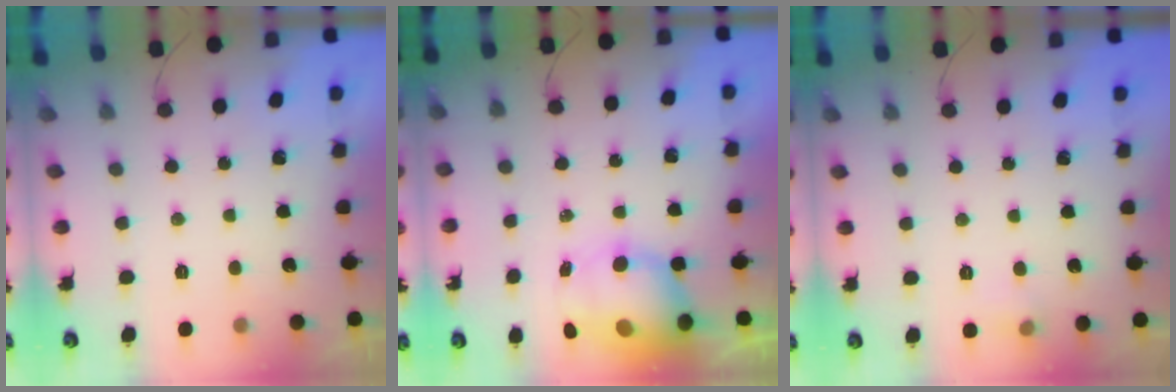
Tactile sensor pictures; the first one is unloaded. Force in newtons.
{"total": 9.4, "press": 9.0, "slide": 2.7}
{"total": 4.8, "press": 4.6, "slide": 1.5}